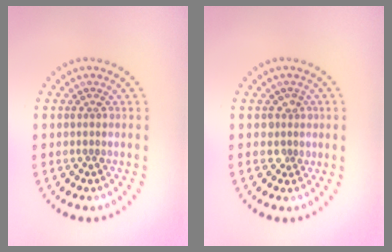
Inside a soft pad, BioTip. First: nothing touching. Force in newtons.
{"total": 1.7, "press": 1.4, "slide": 1.0}